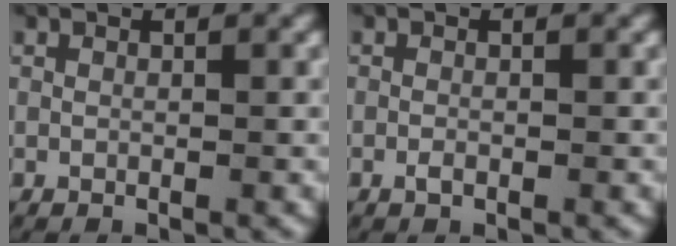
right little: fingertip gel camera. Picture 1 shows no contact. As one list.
[{"total": 0.6, "force": [-0.4, 0.2, 0.4], "torque": [-0.011, -0.002, -0.006]}]